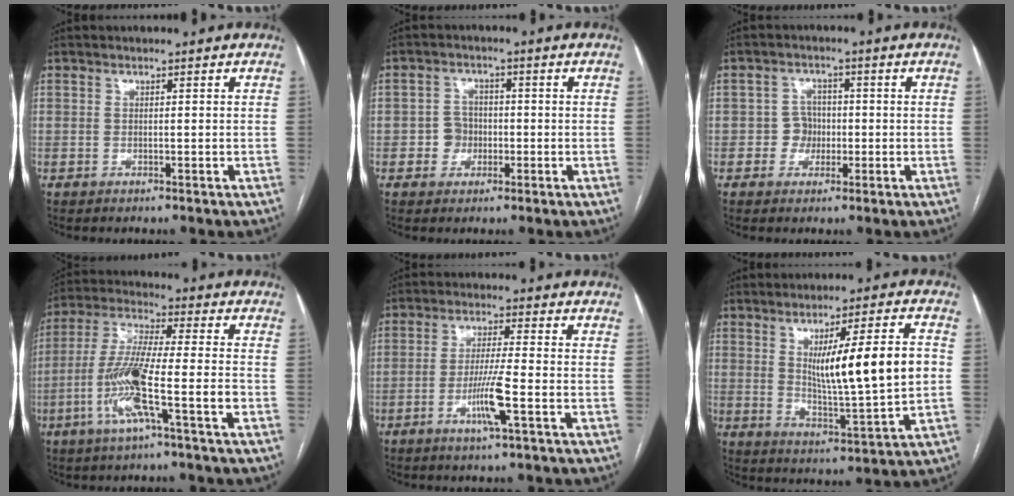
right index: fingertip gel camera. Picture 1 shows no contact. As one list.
[{"total": 3.5, "force": [-0.9, 3.2, 1.0], "torque": [-0.012, 0.013, -0.014]}, {"total": 3.4, "force": [-0.7, 3.2, 0.9], "torque": [-0.007, 0.013, -0.010]}, {"total": 12.1, "force": [-4.4, 0.2, 11.3], "torque": [-0.232, -0.001, -0.089]}, {"total": 6.5, "force": [-2.5, -0.4, 6.0], "torque": [-0.116, -0.010, -0.048]}, {"total": 14.0, "force": [1.7, 0.7, 13.9], "torque": [-0.220, -0.004, 0.033]}]